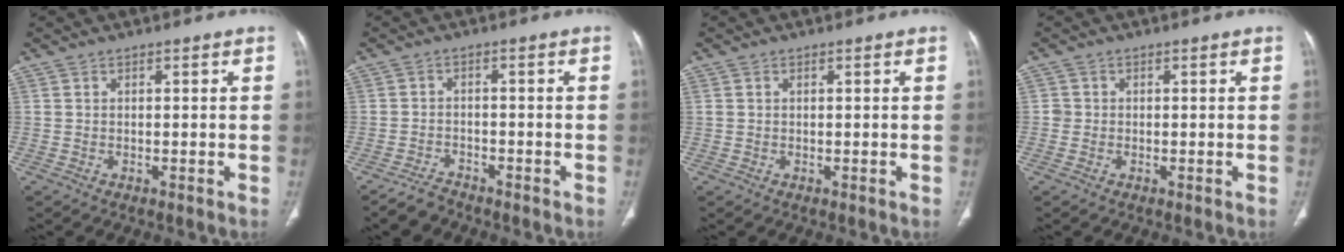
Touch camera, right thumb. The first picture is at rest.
{"total": 3.4, "force": [-3.1, 1.4, 0.6], "torque": [-0.020, 0.011, -0.055]}
{"total": 0.6, "force": [0.3, 0.4, 0.3], "torque": [-0.006, 0.004, 0.006]}
{"total": 1.2, "force": [-0.1, 1.2, 0.1], "torque": [0.006, 0.005, -0.003]}